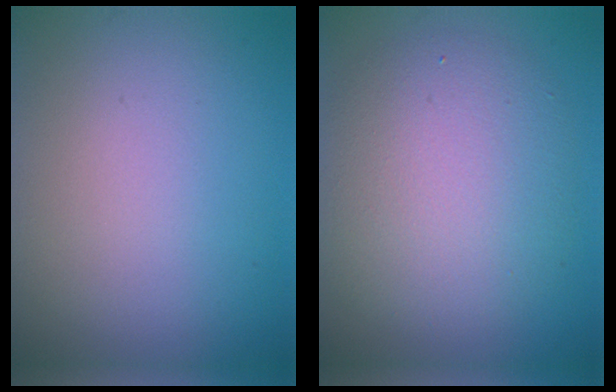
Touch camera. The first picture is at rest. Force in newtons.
{"total": 6.4, "press": 6.4, "slide": 0.5}